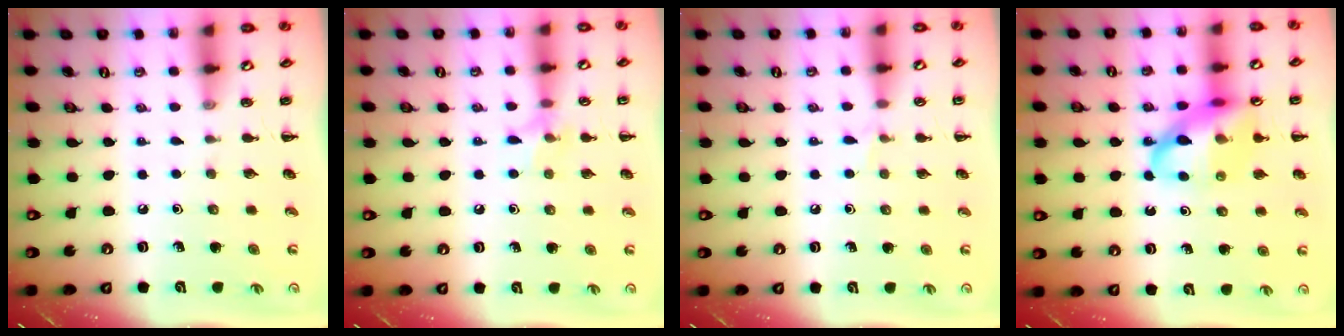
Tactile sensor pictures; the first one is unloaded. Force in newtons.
{"total": 7.1, "press": 6.8, "slide": 1.8}
{"total": 4.1, "press": 4.0, "slide": 1.0}
{"total": 16.8, "press": 16.5, "slide": 3.2}